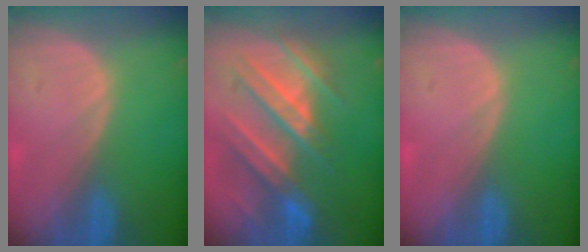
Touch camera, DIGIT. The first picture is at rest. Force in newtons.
{"total": 9.9, "press": 9.6, "slide": 2.3}
{"total": 0.0}